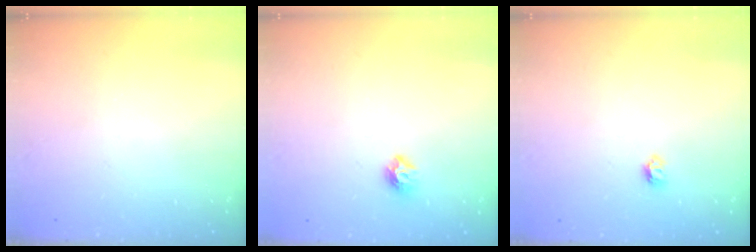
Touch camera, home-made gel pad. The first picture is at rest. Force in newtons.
{"total": 6.8, "press": 6.8, "slide": 0.7}
{"total": 3.9, "press": 3.9, "slide": 0.6}